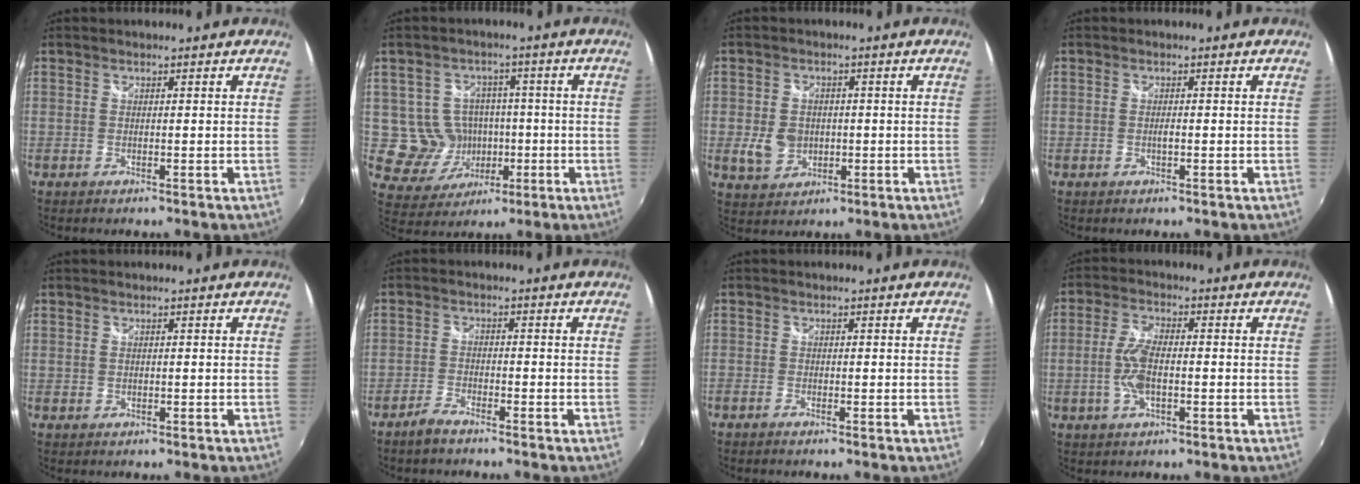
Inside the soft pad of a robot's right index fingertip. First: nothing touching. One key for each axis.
{"total": 9.7, "fx": -0.9, "fy": 9.4, "fz": 2.6, "tx": -0.074, "ty": 0.018, "tz": 0.008}
{"total": 6.2, "fx": -0.9, "fy": 5.1, "fz": 3.5, "tx": -0.078, "ty": 0.002, "tz": -0.012}
{"total": 0.7, "fx": -0.1, "fy": 0.3, "fz": 0.7, "tx": -0.013, "ty": 0.002, "tz": -0.001}
{"total": 0.6, "fx": 0.2, "fy": 0.5, "fz": 0.1, "tx": 0.001, "ty": 0.001, "tz": 0.004}
{"total": 3.1, "fx": -2.8, "fy": 0.8, "fz": 1.3, "tx": -0.044, "ty": -0.001, "tz": -0.058}
{"total": 0.8, "fx": -0.7, "fy": 0.2, "fz": 0.3, "tx": -0.007, "ty": -0.004, "tz": -0.018}
{"total": 6.1, "fx": -1.1, "fy": 2.5, "fz": 5.5, "tx": -0.117, "ty": 0.005, "tz": -0.021}